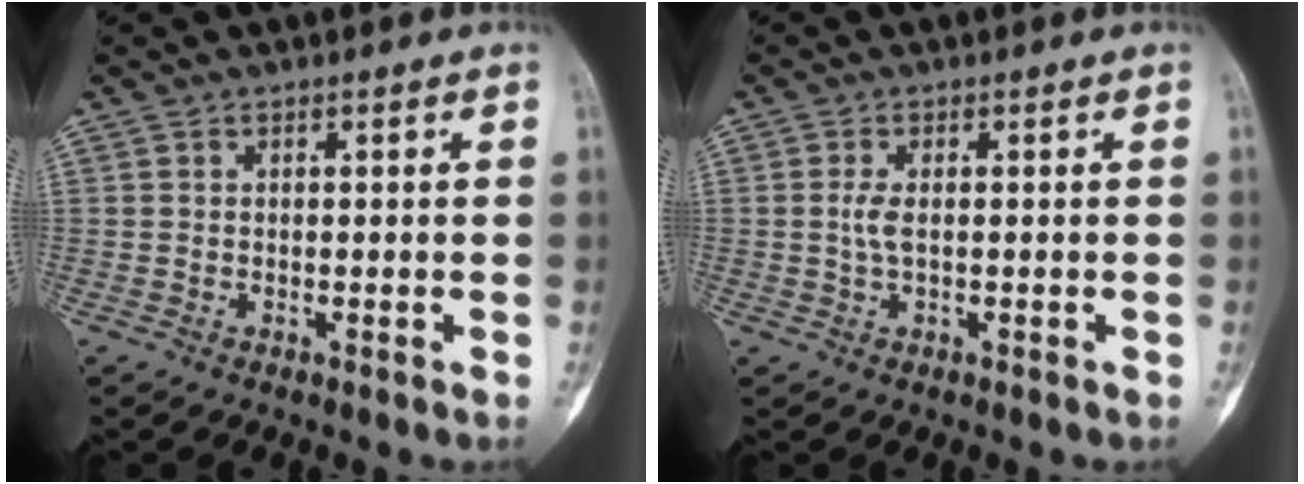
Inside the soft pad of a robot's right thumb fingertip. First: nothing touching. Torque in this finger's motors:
{"motor_torque": [1.01, -0.69, -0.04, -0.80, -0.01]}